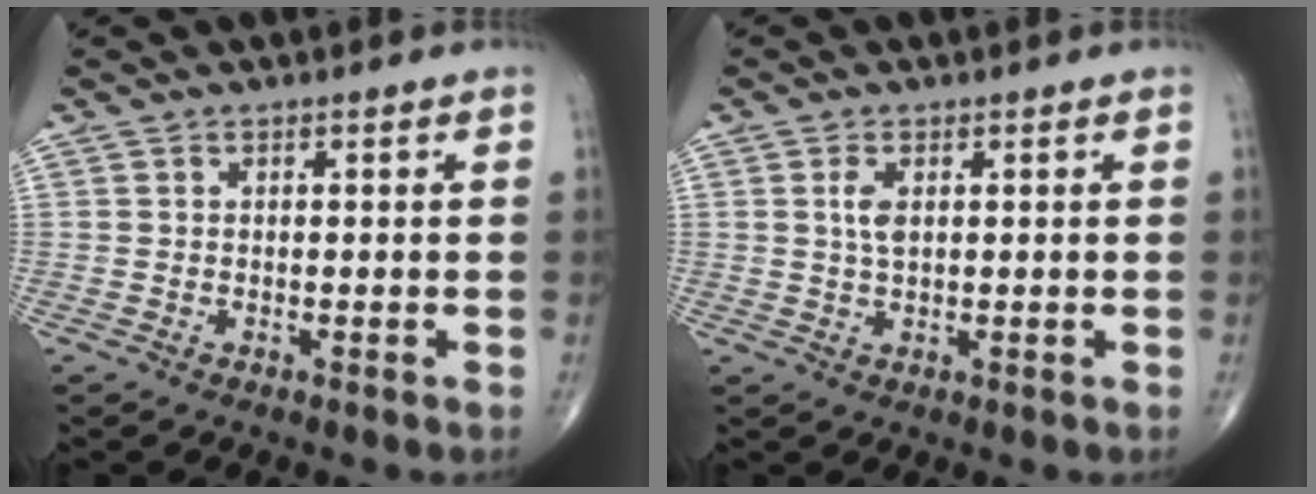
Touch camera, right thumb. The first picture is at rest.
{"total": 2.8, "force": [0.7, 1.3, 2.4], "torque": [-0.050, -0.001, 0.015]}